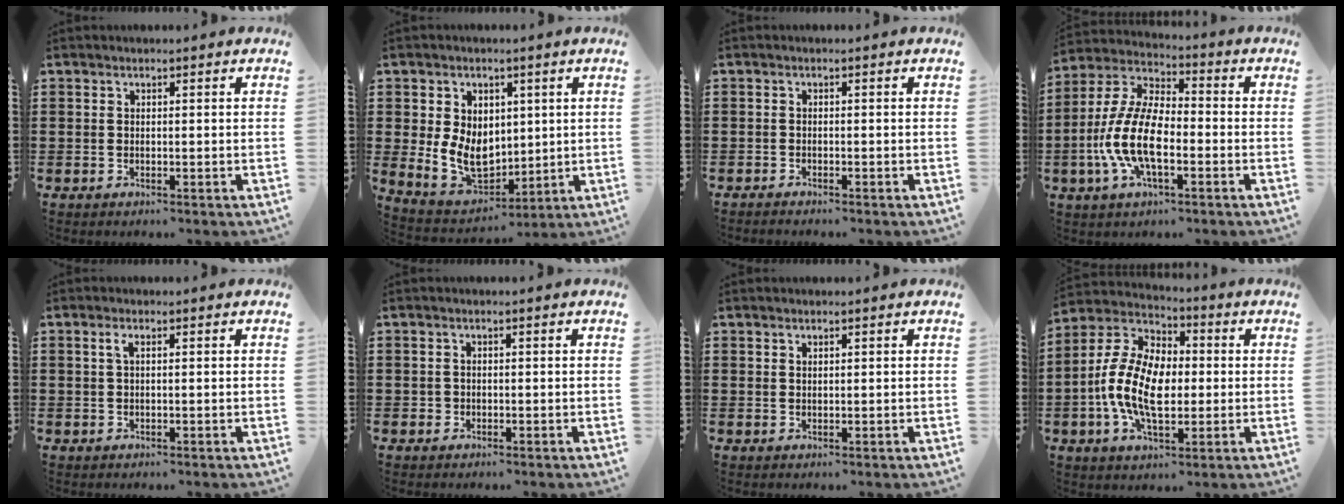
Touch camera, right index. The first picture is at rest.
{"total": 8.2, "force": [0.5, 6.5, 5.0], "torque": [-0.109, 0.007, 0.010]}
{"total": 0.8, "force": [-0.8, 0.1, 0.0], "torque": [-0.001, 0.002, -0.016]}
{"total": 11.5, "force": [-3.4, 5.2, 9.7], "torque": [-0.230, -0.007, -0.069]}
{"total": 1.2, "force": [0.3, 0.3, 1.1], "torque": [-0.023, 0.004, 0.003]}
{"total": 0.8, "force": [-0.2, 0.8, 0.1], "torque": [-0.004, 0.005, -0.005]}
{"total": 0.8, "force": [0.6, 0.4, 0.2], "torque": [-0.005, 0.003, 0.011]}
{"total": 11.5, "force": [-1.8, 6.9, 9.0], "torque": [-0.213, 0.004, -0.038]}